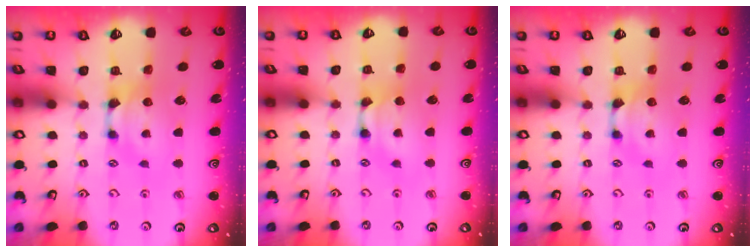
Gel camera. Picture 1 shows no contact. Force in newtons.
{"total": 1.5, "press": 1.5, "slide": 0.2}
{"total": 0.0}